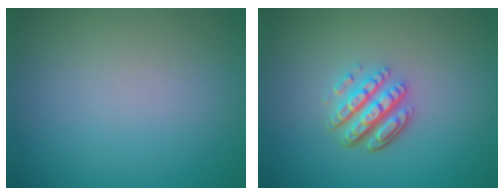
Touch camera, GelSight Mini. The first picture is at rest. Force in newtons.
{"total": 4.4, "press": 3.3, "slide": 2.9}